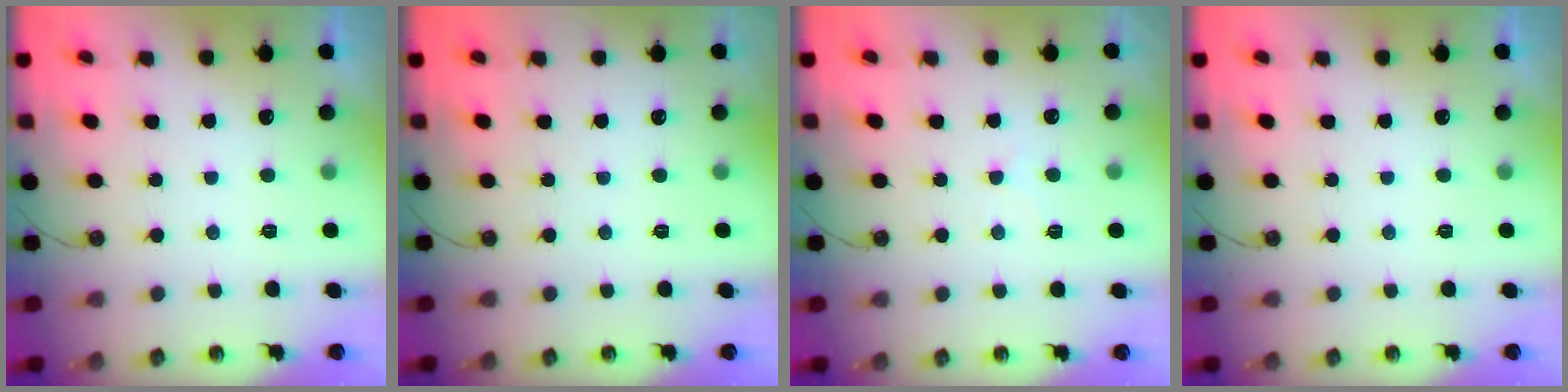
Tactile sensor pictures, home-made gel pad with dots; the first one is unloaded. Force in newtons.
{"total": 0.0}
{"total": 4.5, "press": 4.5, "slide": 0.5}
{"total": 0.0}